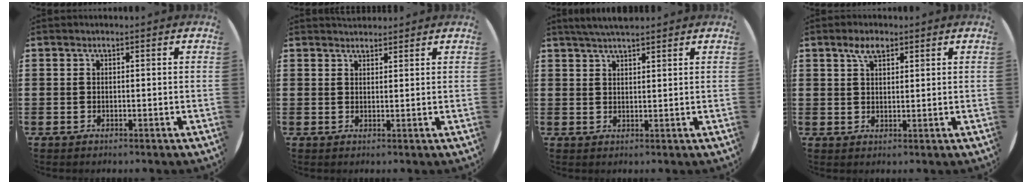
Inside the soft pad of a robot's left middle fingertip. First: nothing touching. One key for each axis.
{"total": 1.6, "fx": 1.5, "fy": 0.3, "fz": -0.1, "tx": 0.008, "ty": 0.000, "tz": 0.028}
{"total": 3.2, "fx": 3.0, "fy": 0.3, "fz": 1.2, "tx": -0.028, "ty": 0.000, "tz": 0.055}
{"total": 3.2, "fx": 2.2, "fy": 1.4, "fz": 1.8, "tx": -0.031, "ty": 0.005, "tz": 0.038}